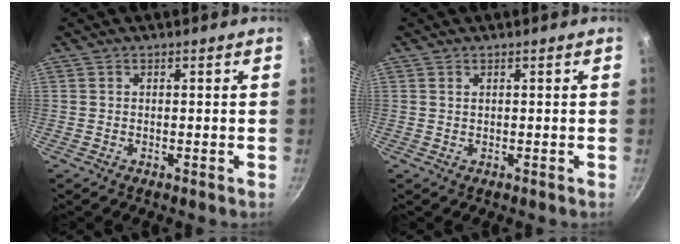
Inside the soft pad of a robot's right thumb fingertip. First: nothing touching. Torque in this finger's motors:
{"motor_torque": [-0.21, 0.34, -0.35, 0.22, -0.03]}